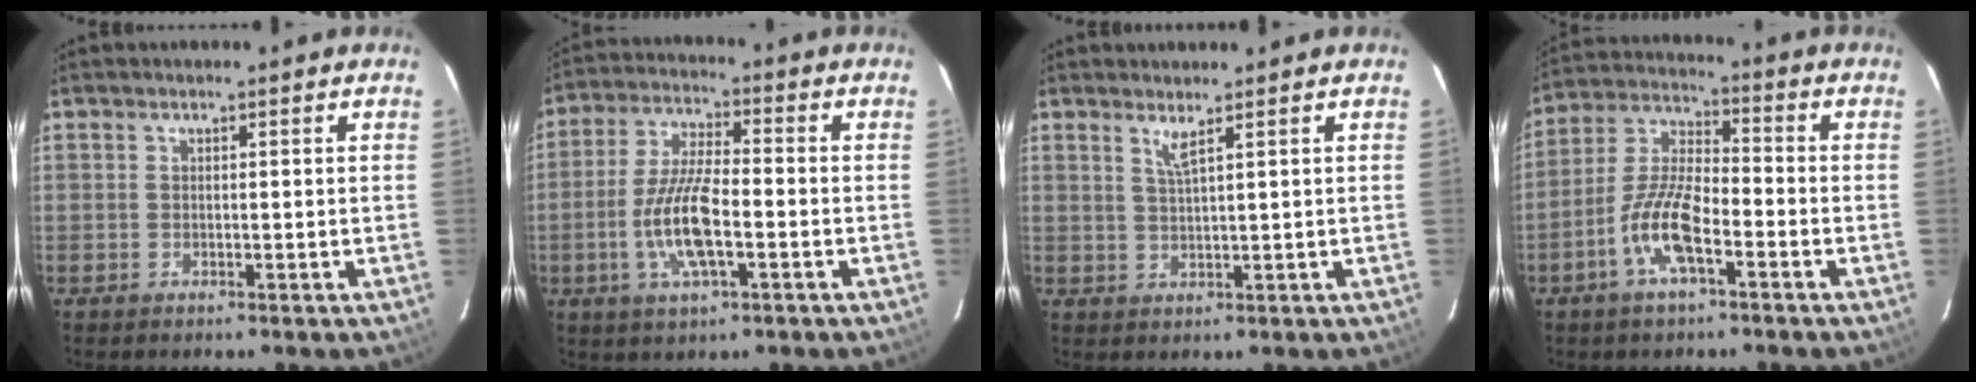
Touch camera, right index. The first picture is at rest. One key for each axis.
{"total": 11.3, "fx": -3.2, "fy": 3.2, "fz": 10.4, "tx": -0.213, "ty": -0.002, "tz": -0.063}
{"total": 2.2, "fx": 1.5, "fy": -0.4, "fz": 1.6, "tx": -0.035, "ty": -0.007, "tz": 0.027}
{"total": 10.5, "fx": -4.9, "fy": 3.3, "fz": 8.7, "tx": -0.189, "ty": 0.004, "tz": -0.098}